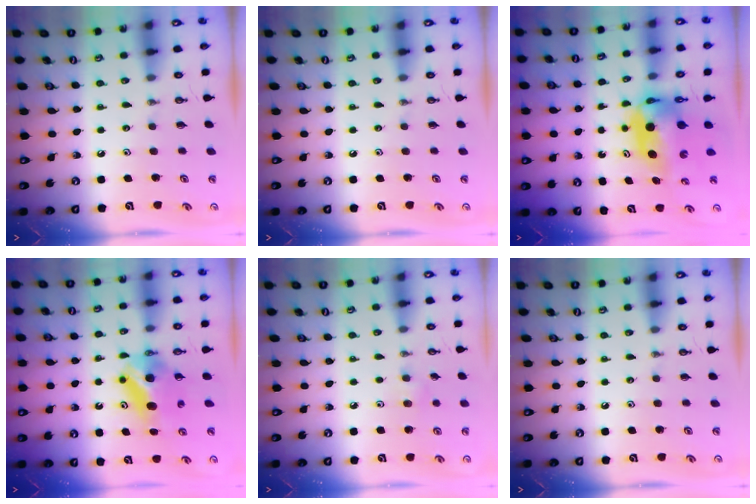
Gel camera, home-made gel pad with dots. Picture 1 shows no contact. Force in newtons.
{"total": 0.0}
{"total": 6.4, "press": 6.4, "slide": 0.5}
{"total": 7.6, "press": 6.8, "slide": 3.3}
{"total": 5.4, "press": 4.9, "slide": 2.2}
{"total": 0.0}